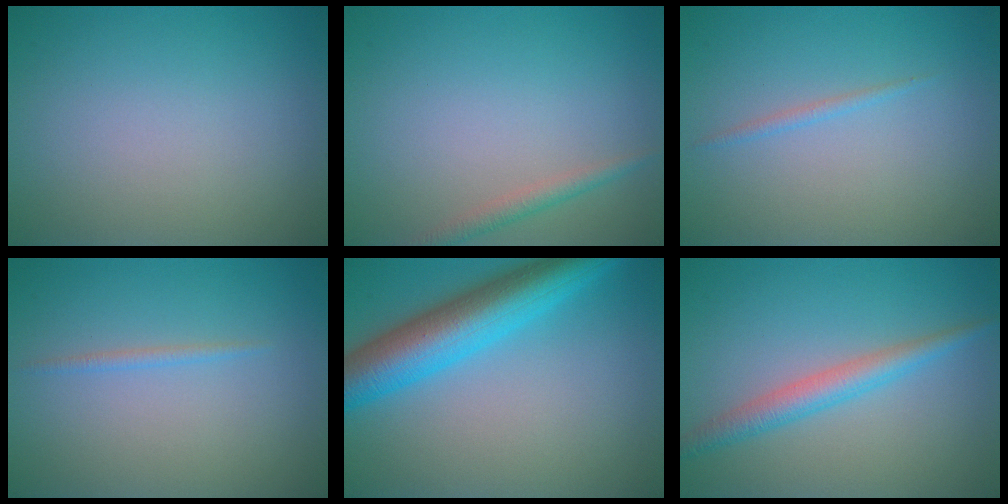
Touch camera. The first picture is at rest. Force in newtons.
{"total": 1.5, "press": 1.5, "slide": 0.0}
{"total": 0.8, "press": 0.8, "slide": 0.1}
{"total": 0.8, "press": 0.8, "slide": 0.0}
{"total": 8.1, "press": 8.1, "slide": 0.4}
{"total": 2.9, "press": 2.9, "slide": 0.0}